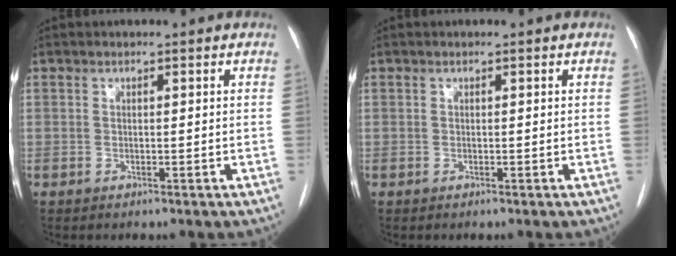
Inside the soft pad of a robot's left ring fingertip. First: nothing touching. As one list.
[{"total": 0.0}]